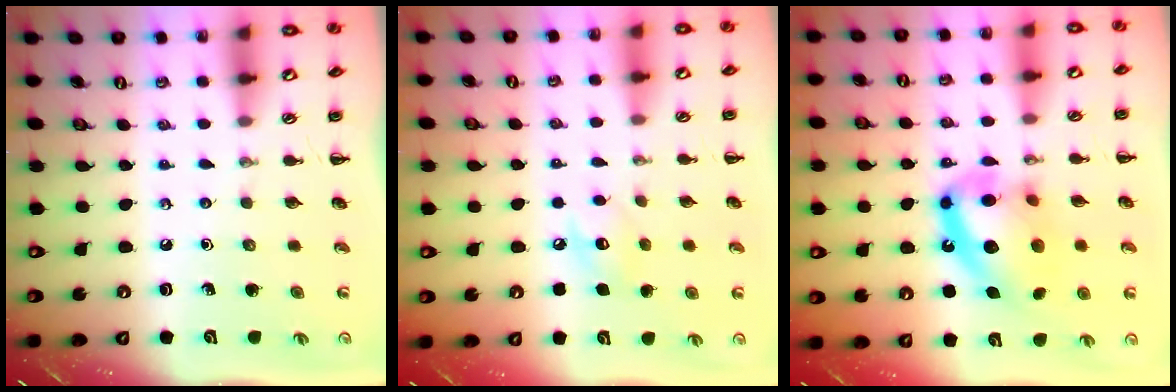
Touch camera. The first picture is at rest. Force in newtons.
{"total": 7.1, "press": 7.0, "slide": 1.2}
{"total": 16.9, "press": 16.6, "slide": 2.9}